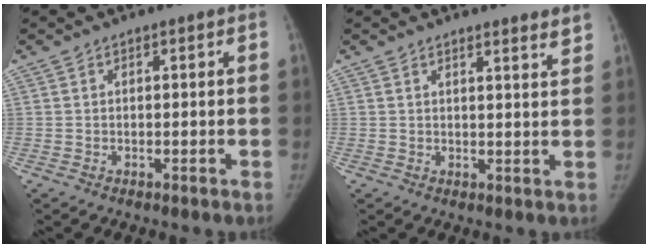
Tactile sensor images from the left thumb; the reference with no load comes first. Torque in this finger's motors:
{"motor_torque": [-0.10, 0.02, 0.13, 0.07, -0.01]}